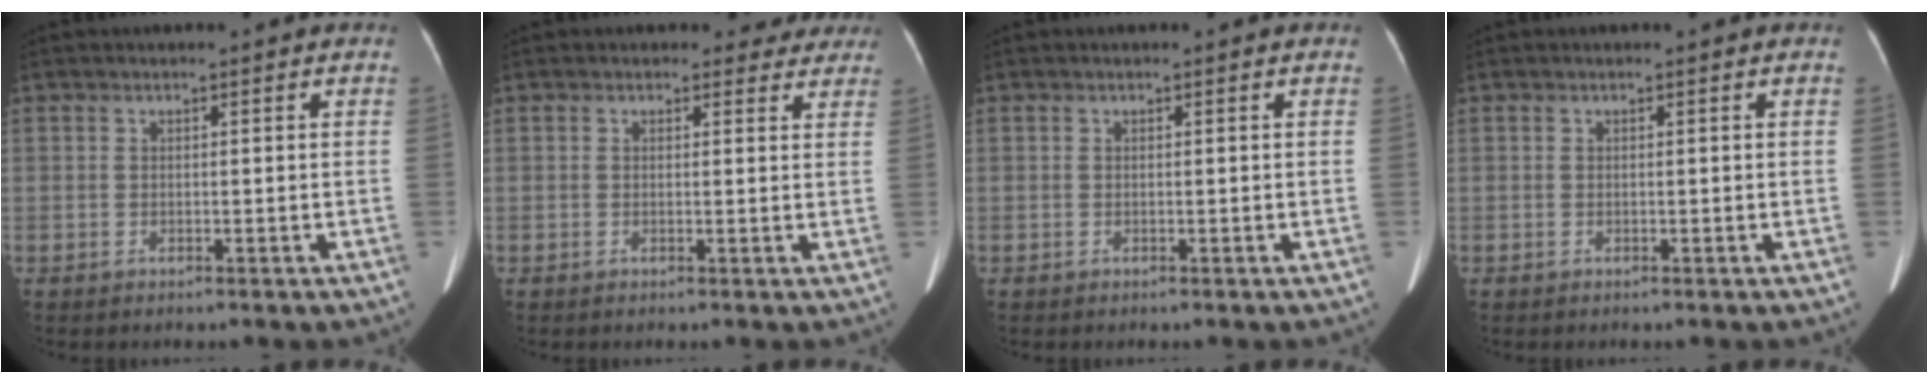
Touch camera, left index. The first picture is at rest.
{"total": 3.8, "force": [3.4, 1.8, 0.1], "torque": [0.018, -0.002, 0.022]}
{"total": 0.0}
{"total": 0.0}